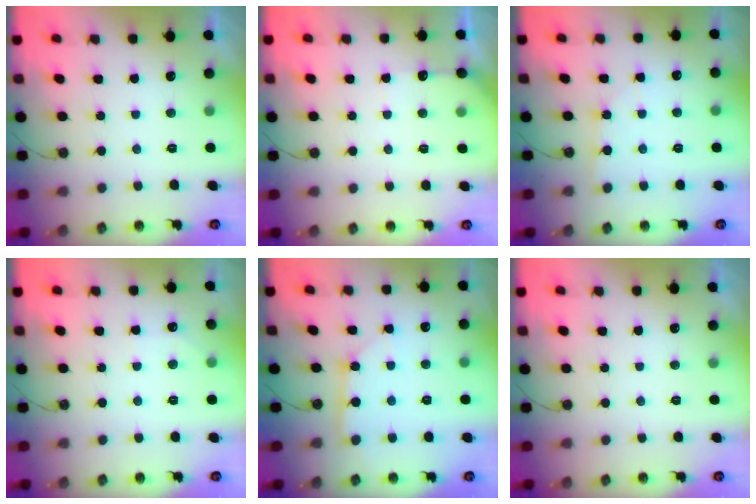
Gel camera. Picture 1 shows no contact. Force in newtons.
{"total": 5.0, "press": 5.0, "slide": 0.6}
{"total": 3.2, "press": 3.2, "slide": 0.3}
{"total": 2.8, "press": 2.8, "slide": 0.4}
{"total": 2.9, "press": 2.9, "slide": 0.2}
{"total": 0.0}